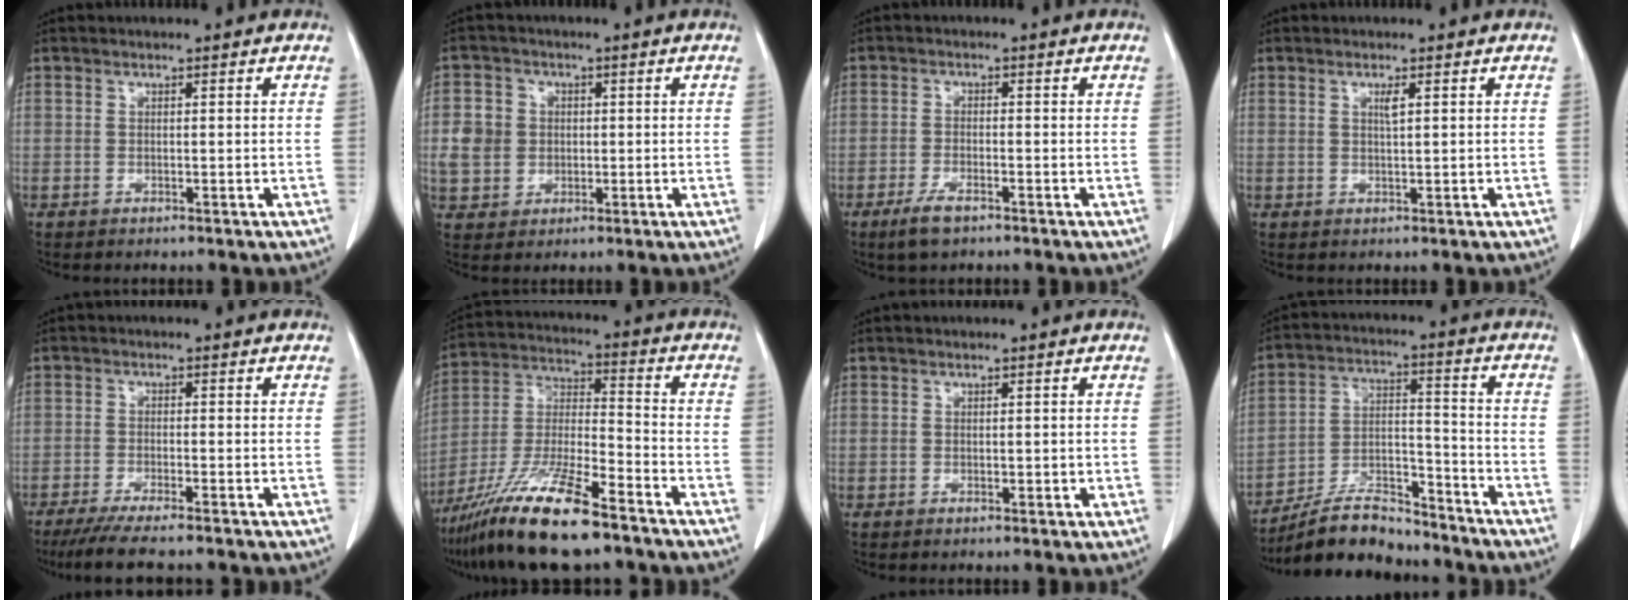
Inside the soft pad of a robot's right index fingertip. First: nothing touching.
{"total": 6.0, "force": [0.4, 5.6, 2.1], "torque": [-0.049, 0.017, 0.016]}
{"total": 3.9, "force": [-2.7, 1.1, 2.7], "torque": [-0.061, -0.004, -0.048]}
{"total": 1.3, "force": [0.5, 0.0, 1.2], "torque": [-0.024, -0.002, 0.009]}
{"total": 9.3, "force": [-7.9, 0.5, 4.9], "torque": [-0.068, -0.021, -0.124]}
{"total": 16.7, "force": [-12.0, 2.1, 11.4], "torque": [-0.246, -0.030, -0.223]}
{"total": 0.6, "force": [0.2, 0.5, 0.2], "torque": [0.002, 0.003, 0.005]}
{"total": 11.7, "force": [-10.8, 2.9, 3.5], "torque": [-0.058, 0.017, -0.192]}